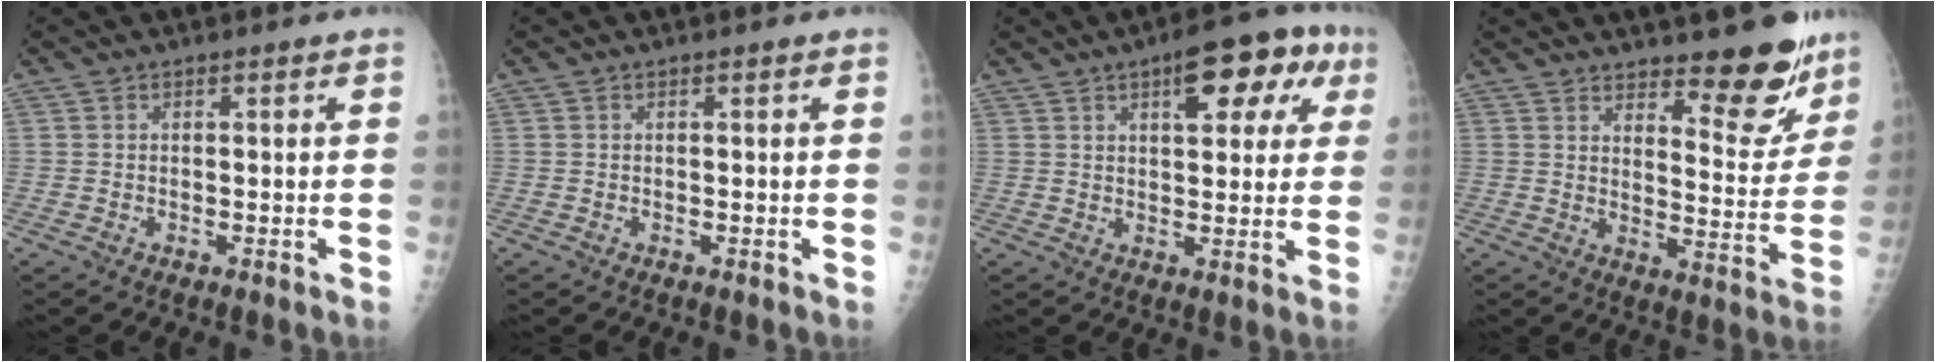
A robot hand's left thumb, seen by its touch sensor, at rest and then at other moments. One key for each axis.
{"total": 0.0}
{"total": 12.4, "fx": 5.6, "fy": 5.5, "fz": 9.6, "tx": -0.084, "ty": 0.007, "tz": 0.066}
{"total": 12.5, "fx": 9.5, "fy": 4.1, "fz": 7.1, "tx": -0.045, "ty": -0.076, "tz": 0.140}